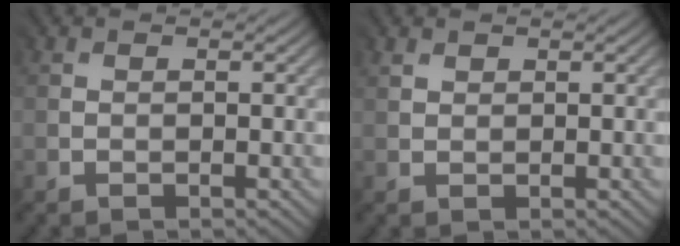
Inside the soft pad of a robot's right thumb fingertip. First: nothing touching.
{"total": 1.7, "force": [1.5, 0.9, -0.2], "torque": [0.004, 0.004, 0.029]}